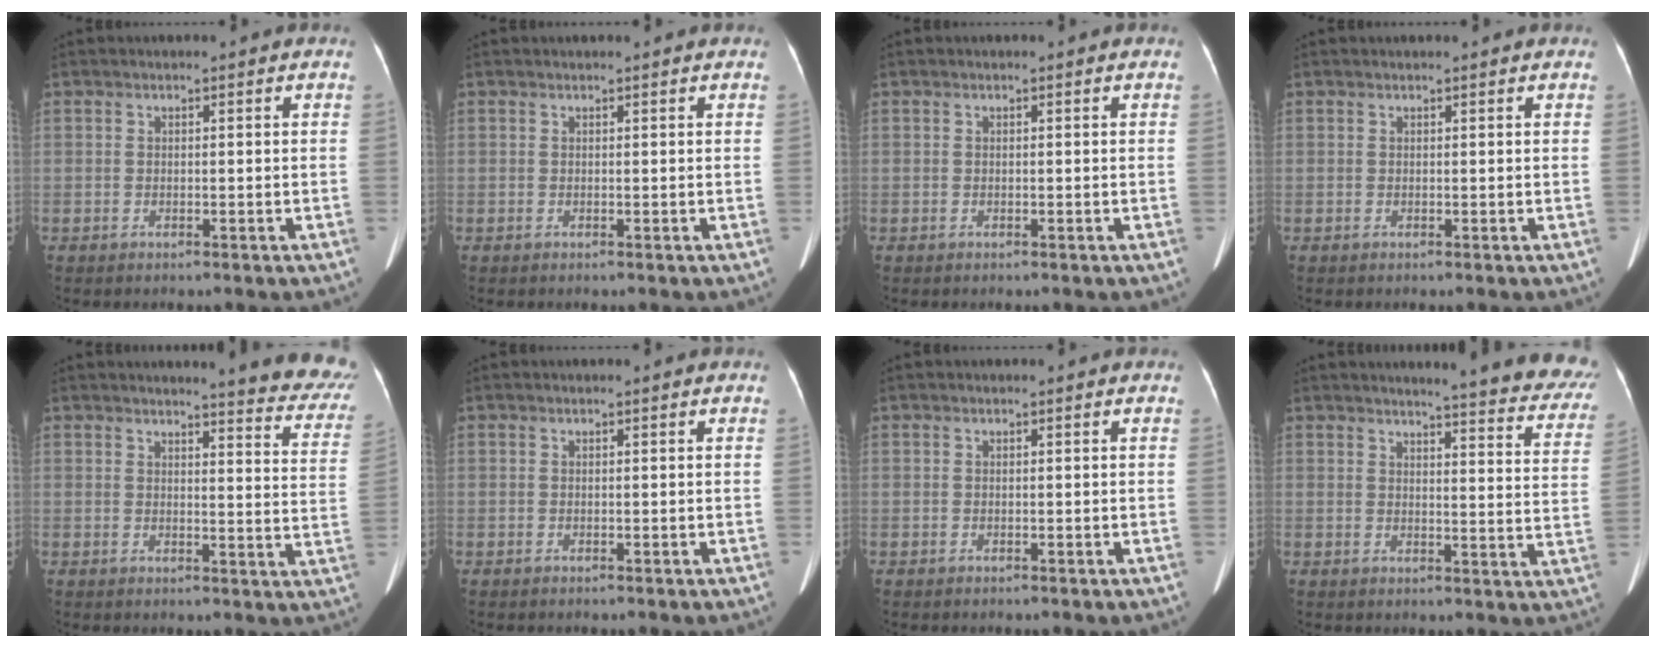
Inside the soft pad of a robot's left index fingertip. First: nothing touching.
{"total": 1.5, "force": [1.4, 0.2, 0.5], "torque": [-0.010, 0.020, 0.015]}
{"total": 0.0}
{"total": 1.9, "force": [1.7, 0.2, 0.7], "torque": [-0.011, 0.022, 0.019]}
{"total": 14.0, "force": [12.8, 1.5, 5.6], "torque": [-0.039, -0.074, 0.115]}
{"total": 0.0}
{"total": 0.0}
{"total": 18.0, "force": [16.2, 1.9, 7.5], "torque": [-0.070, -0.074, 0.165]}